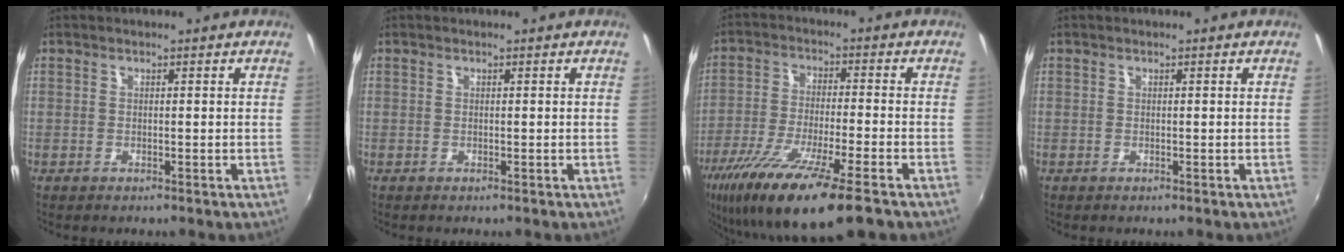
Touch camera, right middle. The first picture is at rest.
{"total": 0.0}
{"total": 17.4, "force": [-11.6, 2.4, 12.8], "torque": [-0.246, -0.046, -0.202]}
{"total": 0.0}